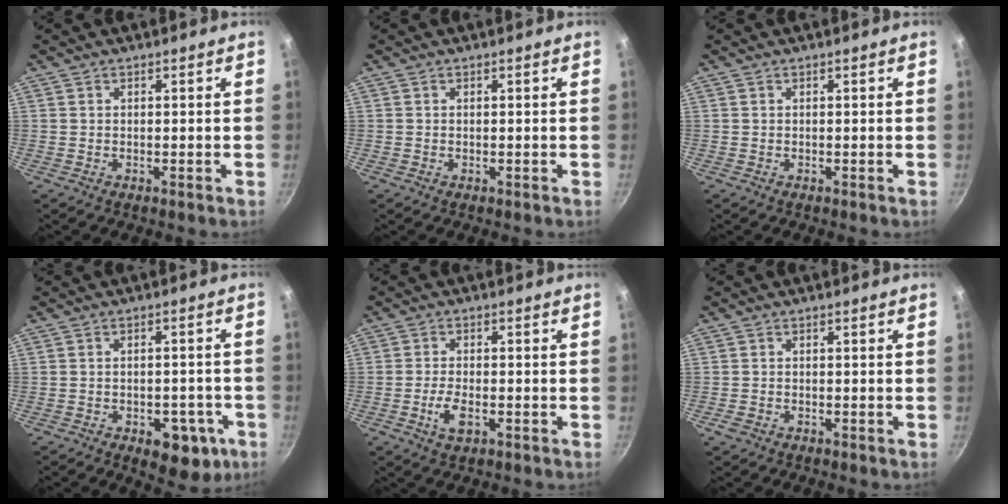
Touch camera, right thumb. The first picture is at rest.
{"total": 0.0}
{"total": 0.0}
{"total": 10.2, "force": [-4.3, 5.6, 7.3], "torque": [-0.057, 0.017, -0.047]}
{"total": 4.9, "force": [-1.7, 2.3, 3.9], "torque": [-0.077, 0.008, -0.032]}
{"total": 1.6, "force": [-0.9, 1.1, 0.8], "torque": [-0.021, 0.007, -0.016]}